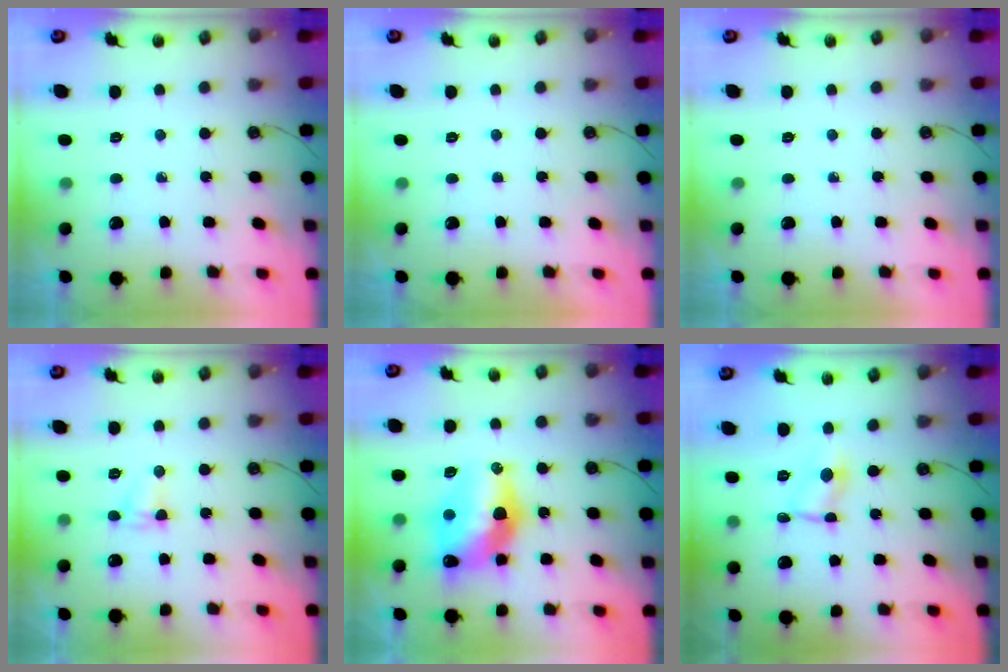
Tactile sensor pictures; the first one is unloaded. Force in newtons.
{"total": 0.0}
{"total": 0.0}
{"total": 3.6, "press": 3.5, "slide": 0.6}
{"total": 17.1, "press": 16.4, "slide": 4.9}
{"total": 2.0, "press": 2.0, "slide": 0.1}